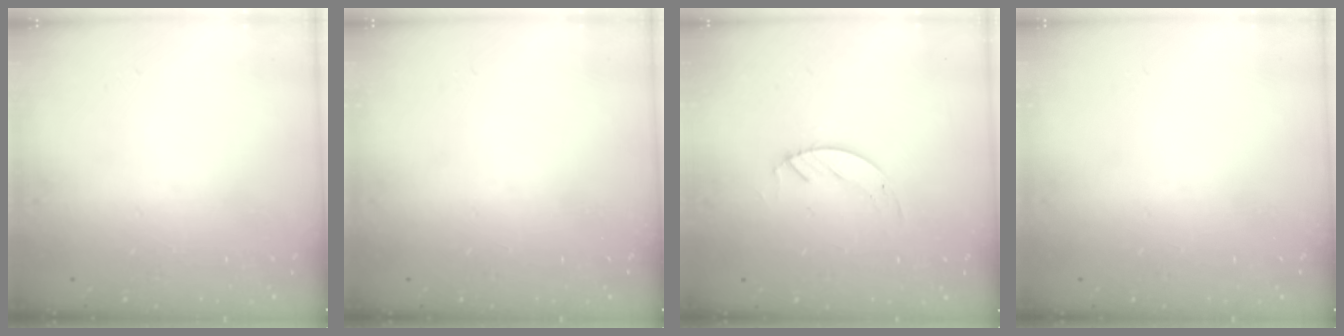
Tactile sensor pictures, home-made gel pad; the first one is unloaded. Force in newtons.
{"total": 0.0}
{"total": 2.1, "press": 2.1, "slide": 0.2}
{"total": 0.0}